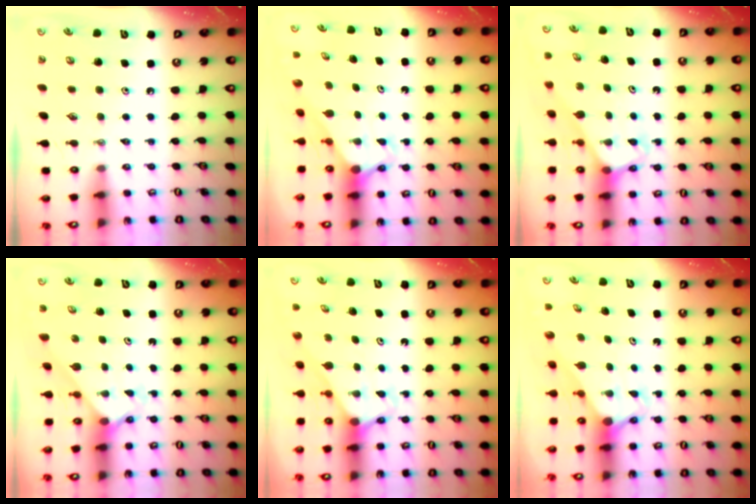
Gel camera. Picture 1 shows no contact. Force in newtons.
{"total": 2.7, "press": 2.7, "slide": 0.0}
{"total": 3.2, "press": 3.2, "slide": 0.2}
{"total": 2.1, "press": 2.1, "slide": 0.2}
{"total": 2.6, "press": 2.6, "slide": 0.2}
{"total": 2.7, "press": 2.7, "slide": 0.0}